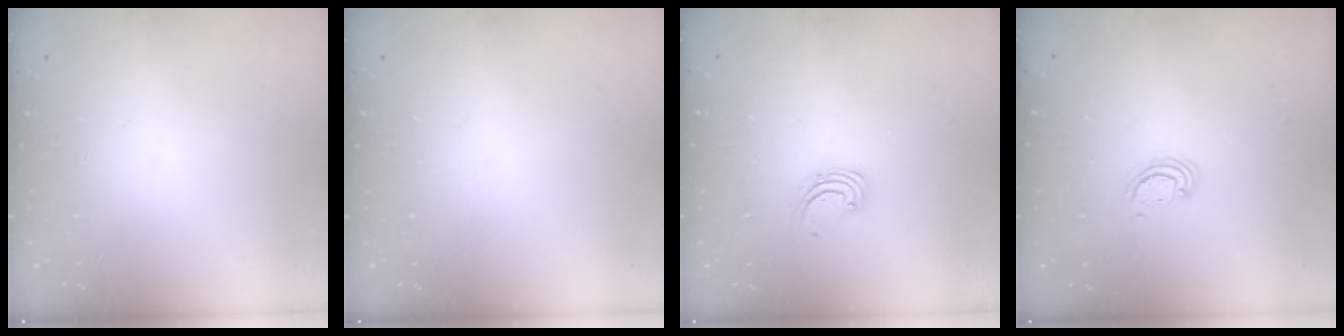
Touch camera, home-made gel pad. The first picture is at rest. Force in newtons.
{"total": 0.0}
{"total": 1.6, "press": 1.6, "slide": 0.1}
{"total": 2.6, "press": 2.5, "slide": 0.3}